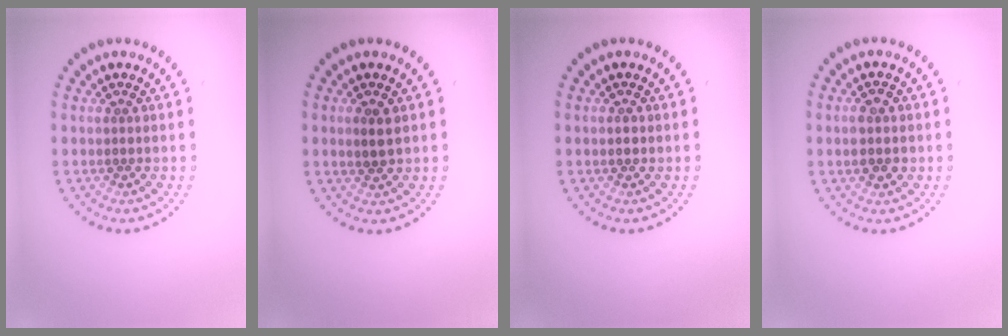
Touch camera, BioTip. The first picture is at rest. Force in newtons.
{"total": 1.8, "press": 1.8, "slide": 0.5}
{"total": 1.1, "press": 1.0, "slide": 0.2}
{"total": 2.8, "press": 2.8, "slide": 0.1}